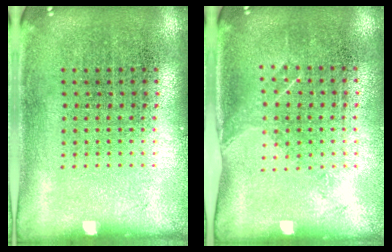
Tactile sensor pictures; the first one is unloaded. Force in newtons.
{"total": 1.2, "press": 0.9, "slide": 0.7}